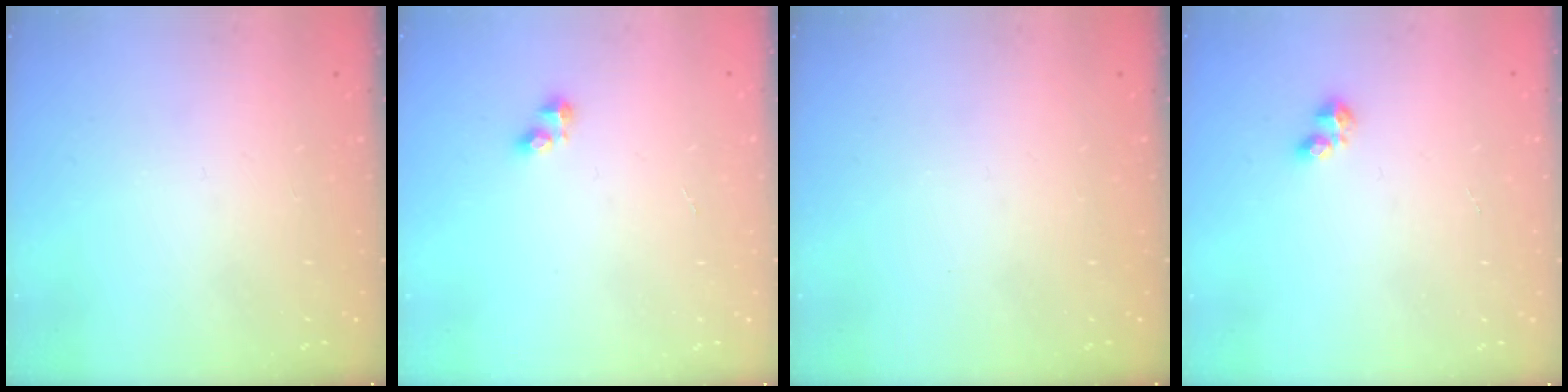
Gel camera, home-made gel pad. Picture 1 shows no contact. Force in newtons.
{"total": 2.5, "press": 2.5, "slide": 0.3}
{"total": 0.0}
{"total": 3.1, "press": 3.0, "slide": 0.5}